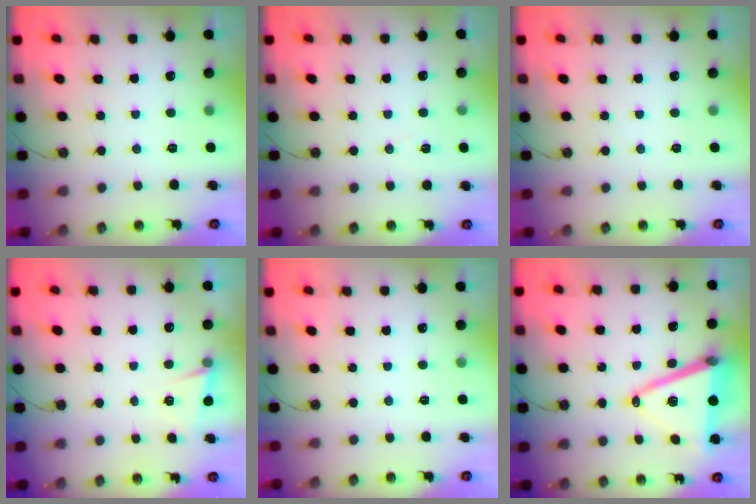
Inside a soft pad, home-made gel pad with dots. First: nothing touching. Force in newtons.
{"total": 3.3, "press": 3.0, "slide": 1.5}
{"total": 0.0}
{"total": 2.6, "press": 1.9, "slide": 1.8}
{"total": 0.0}
{"total": 15.5, "press": 14.9, "slide": 4.0}